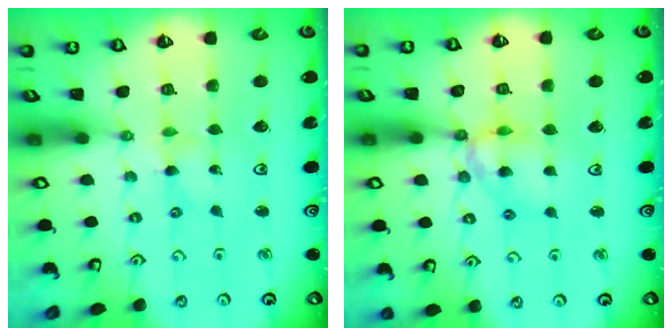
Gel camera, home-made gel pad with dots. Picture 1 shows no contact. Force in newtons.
{"total": 11.3, "press": 11.2, "slide": 1.3}